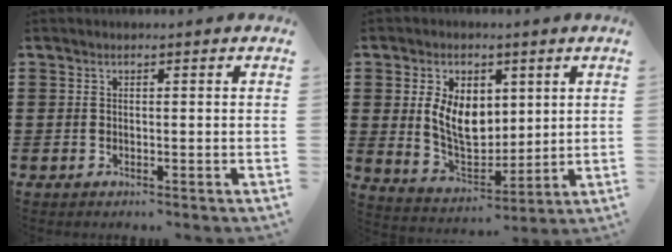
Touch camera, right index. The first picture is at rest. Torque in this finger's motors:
{"motor_torque": [1.23, 0.27, 0.98, 0.20]}